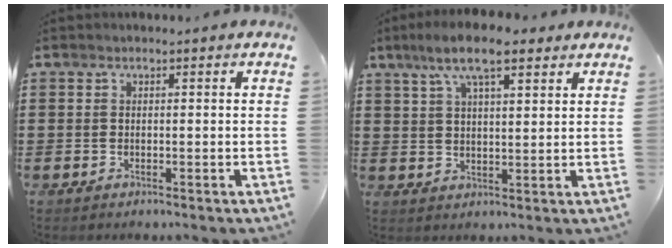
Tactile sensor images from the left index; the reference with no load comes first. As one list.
[{"total": 8.9, "force": [5.9, 2.5, 6.2], "torque": [-0.133, 0.005, 0.105]}]